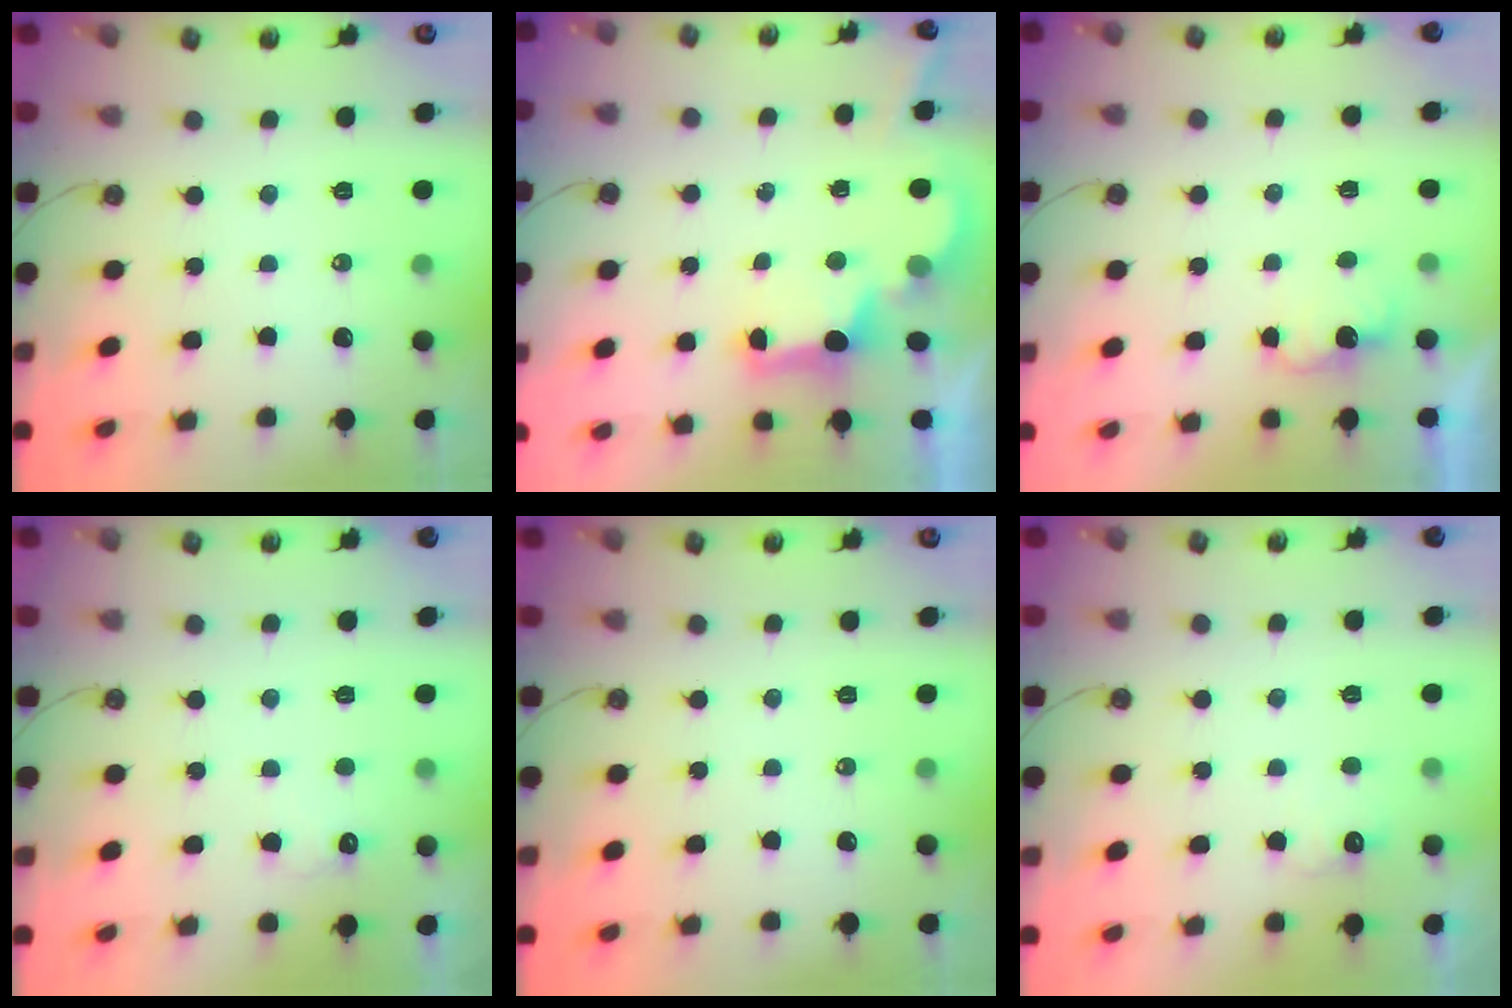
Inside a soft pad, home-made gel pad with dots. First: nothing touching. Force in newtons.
{"total": 2.8, "press": 2.7, "slide": 0.9}
{"total": 2.6, "press": 2.5, "slide": 0.9}
{"total": 4.0, "press": 3.8, "slide": 1.1}
{"total": 0.0}
{"total": 4.3, "press": 4.2, "slide": 1.0}